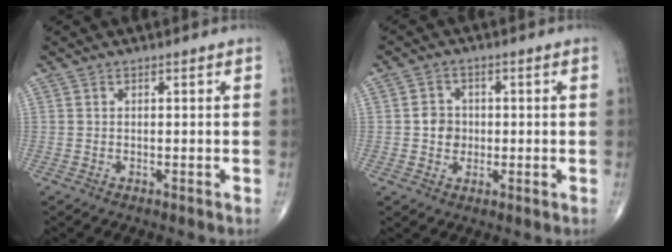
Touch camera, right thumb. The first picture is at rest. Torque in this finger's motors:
{"motor_torque": [0.58, 0.49, 0.13, 0.00, 0.08]}